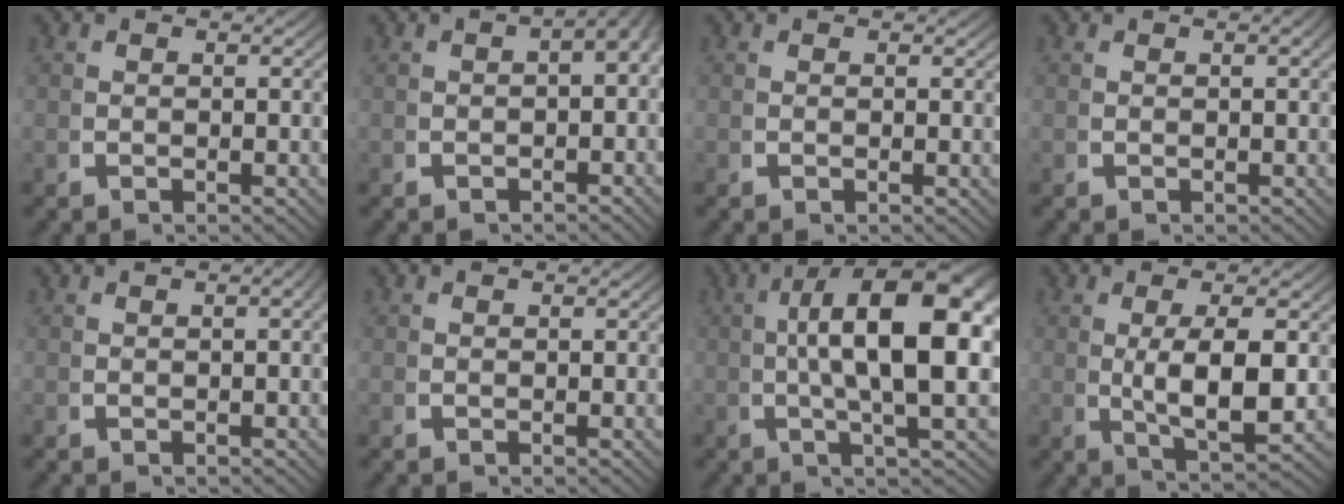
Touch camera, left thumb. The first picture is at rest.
{"total": 4.8, "force": [0.5, 3.0, 3.8], "torque": [-0.029, 0.030, -0.011]}
{"total": 0.0}
{"total": 0.8, "force": [0.1, 0.2, 0.8], "torque": [-0.009, 0.002, 0.002]}
{"total": 1.6, "force": [0.0, 0.5, 1.5], "torque": [-0.018, 0.009, -0.001]}
{"total": 0.0}
{"total": 14.0, "force": [1.1, 5.9, 12.6], "torque": [-0.175, -0.010, 0.016]}
{"total": 6.2, "force": [-0.1, 2.6, 5.6], "torque": [-0.112, -0.016, 0.007]}